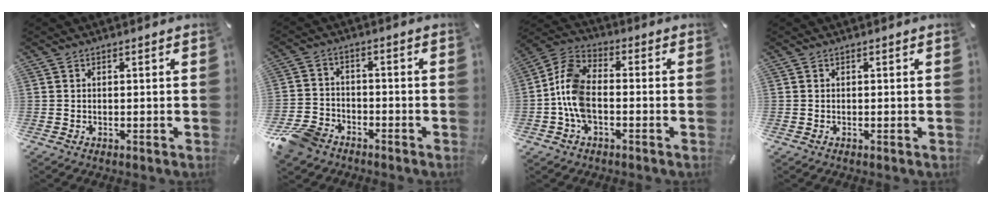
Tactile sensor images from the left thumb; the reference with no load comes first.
{"total": 8.4, "force": [-5.7, 5.6, 2.4], "torque": [-0.054, 0.037, -0.108]}
{"total": 9.4, "force": [-2.9, 5.7, 7.0], "torque": [-0.160, 0.009, -0.054]}
{"total": 0.0}